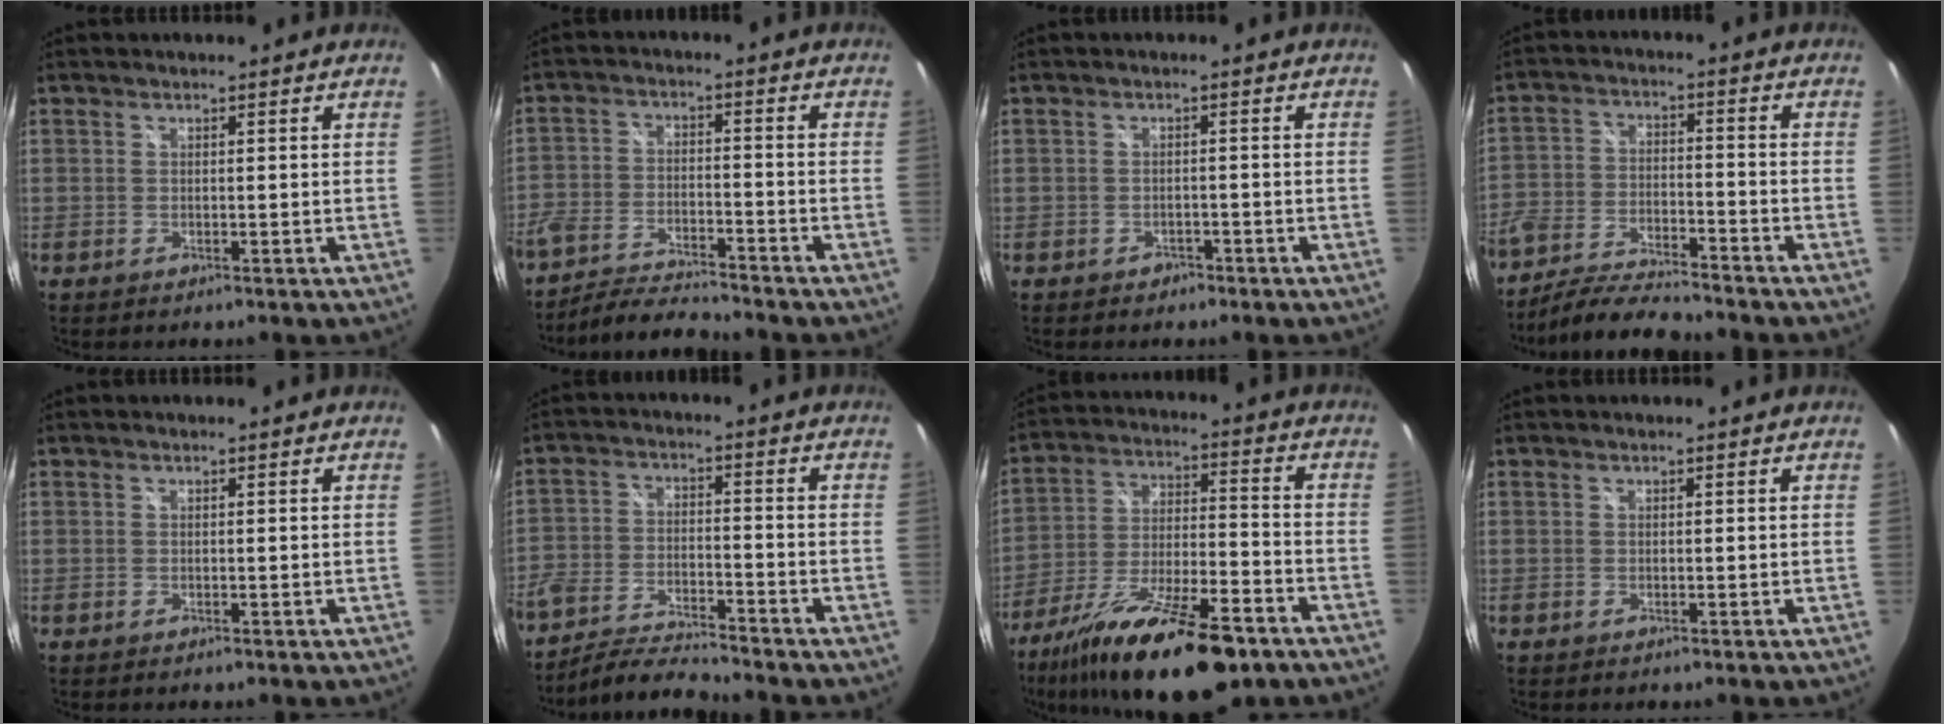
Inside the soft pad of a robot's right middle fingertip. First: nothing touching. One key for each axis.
{"total": 9.7, "fx": -8.6, "fy": 2.0, "fz": 4.0, "tx": -0.099, "ty": -0.011, "tz": -0.160}
{"total": 1.8, "fx": -1.3, "fy": 1.3, "fz": 0.3, "tx": -0.008, "ty": 0.000, "tz": -0.018}
{"total": 12.5, "fx": -10.6, "fy": 2.8, "fz": 5.9, "tx": -0.131, "ty": -0.022, "tz": -0.196}
{"total": 0.0}
{"total": 9.9, "fx": -8.8, "fy": 1.7, "fz": 4.2, "tx": -0.095, "ty": -0.013, "tz": -0.168}
{"total": 23.2, "fx": -16.0, "fy": 6.4, "fz": 15.5, "tx": -0.284, "ty": -0.046, "tz": -0.260}
{"total": 0.0}